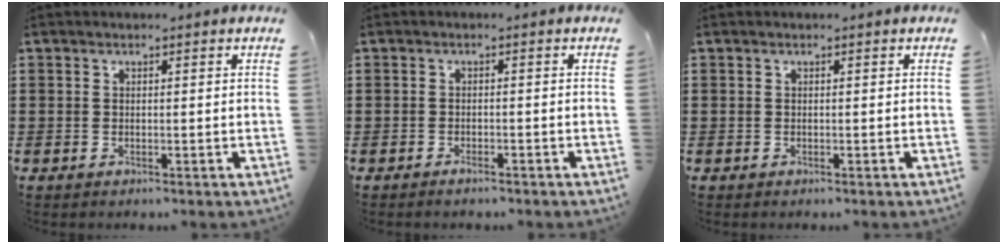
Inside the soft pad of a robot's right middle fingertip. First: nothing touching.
{"total": 1.0, "force": [-0.9, 0.3, 0.4], "torque": [-0.009, -0.002, -0.018]}
{"total": 0.0}